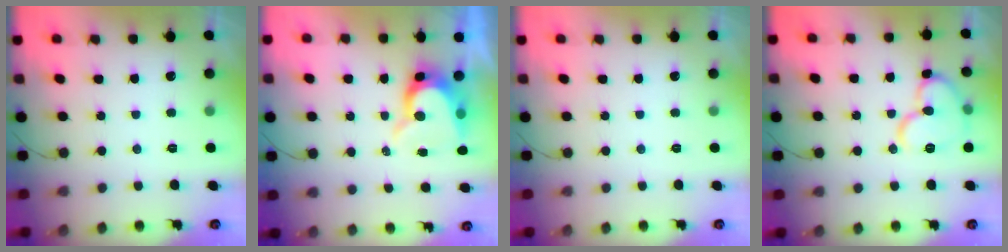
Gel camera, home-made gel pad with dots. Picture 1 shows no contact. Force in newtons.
{"total": 8.7, "press": 8.7, "slide": 0.6}
{"total": 0.0}
{"total": 12.6, "press": 12.5, "slide": 1.1}